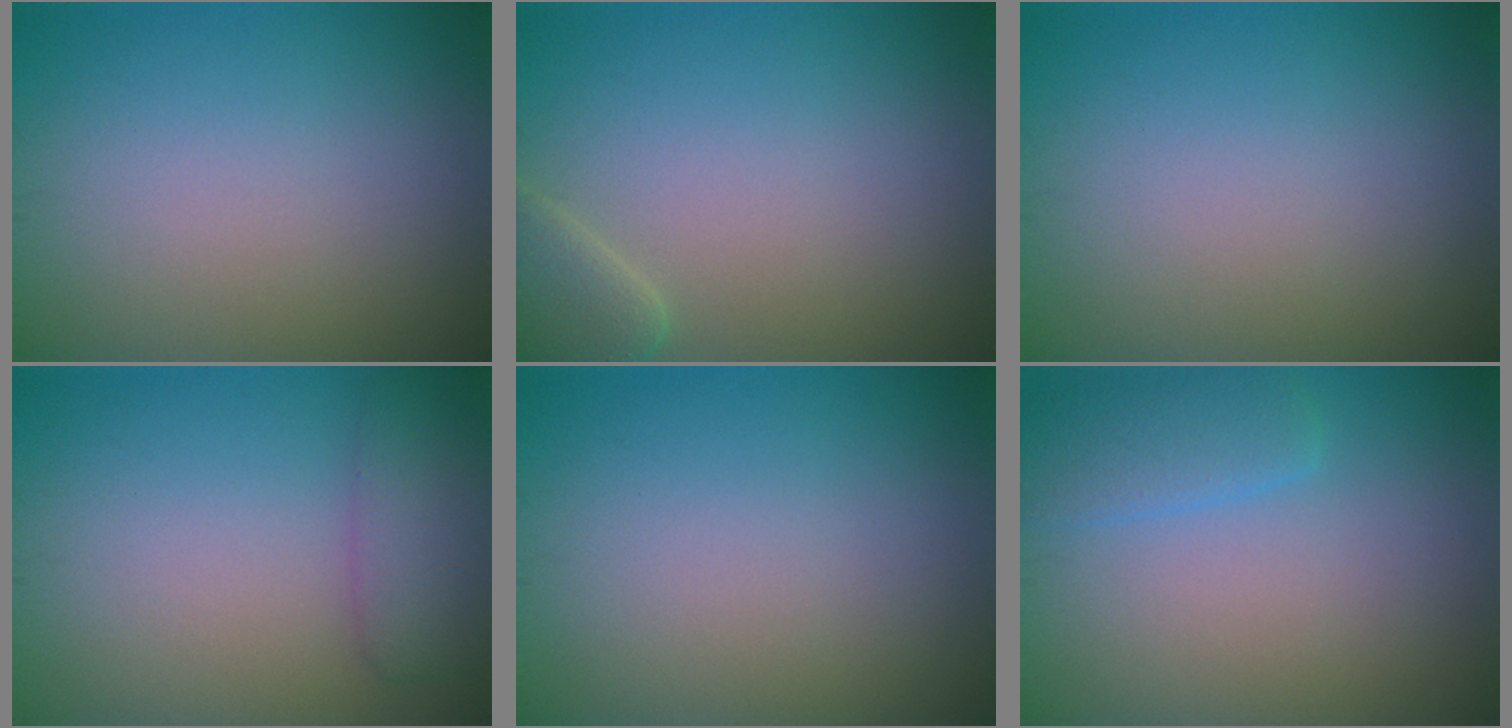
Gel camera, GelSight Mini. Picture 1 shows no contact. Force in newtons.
{"total": 2.6, "press": 2.6, "slide": 0.2}
{"total": 0.0}
{"total": 2.3, "press": 2.3, "slide": 0.1}
{"total": 0.0}
{"total": 2.5, "press": 2.5, "slide": 0.3}